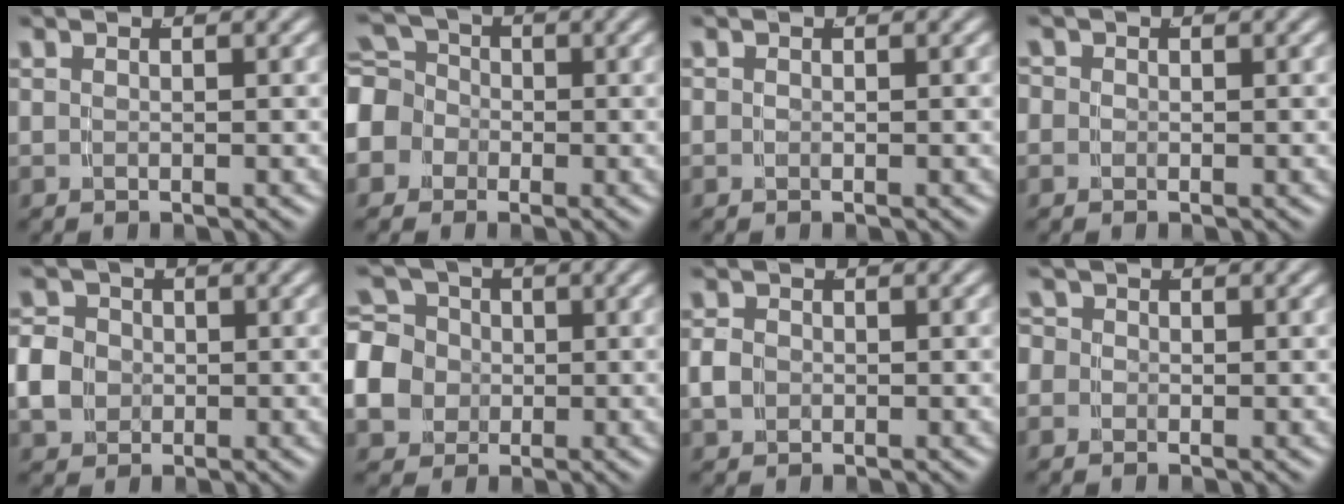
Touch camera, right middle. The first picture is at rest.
{"total": 7.6, "force": [-0.8, 7.0, 3.0], "torque": [-0.075, -0.015, -0.023]}
{"total": 0.6, "force": [-0.1, 0.6, 0.3], "torque": [-0.005, -0.004, -0.005]}
{"total": 1.8, "force": [-0.2, 1.7, 0.5], "torque": [-0.014, -0.006, -0.010]}
{"total": 4.6, "force": [-0.3, 4.0, 2.2], "torque": [-0.048, -0.007, -0.006]}
{"total": 9.4, "force": [-0.2, 8.5, 4.1], "torque": [-0.098, -0.026, -0.008]}
{"total": 1.5, "force": [-0.3, 1.2, 0.8], "torque": [-0.024, -0.002, -0.005]}
{"total": 2.9, "force": [-0.3, 2.8, 0.8], "torque": [-0.022, -0.002, -0.018]}